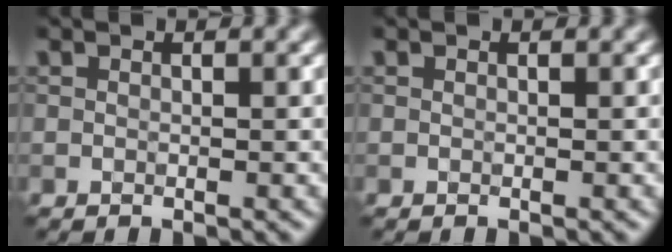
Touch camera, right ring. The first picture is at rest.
{"total": 0.0}